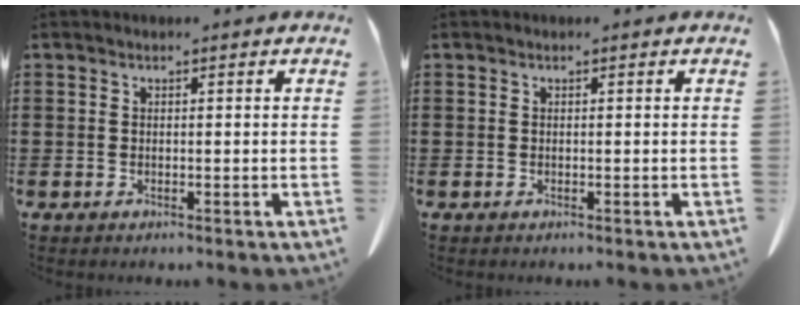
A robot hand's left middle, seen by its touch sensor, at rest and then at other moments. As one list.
[{"total": 0.0}]